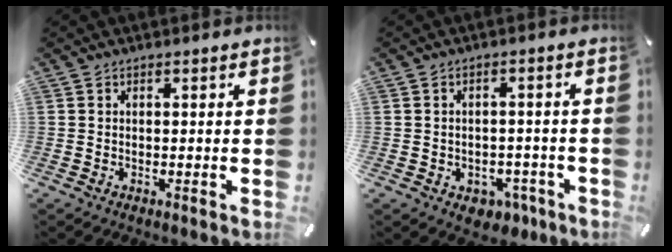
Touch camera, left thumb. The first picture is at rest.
{"total": 4.8, "force": [-1.9, 3.8, 2.2], "torque": [-0.027, 0.012, -0.031]}